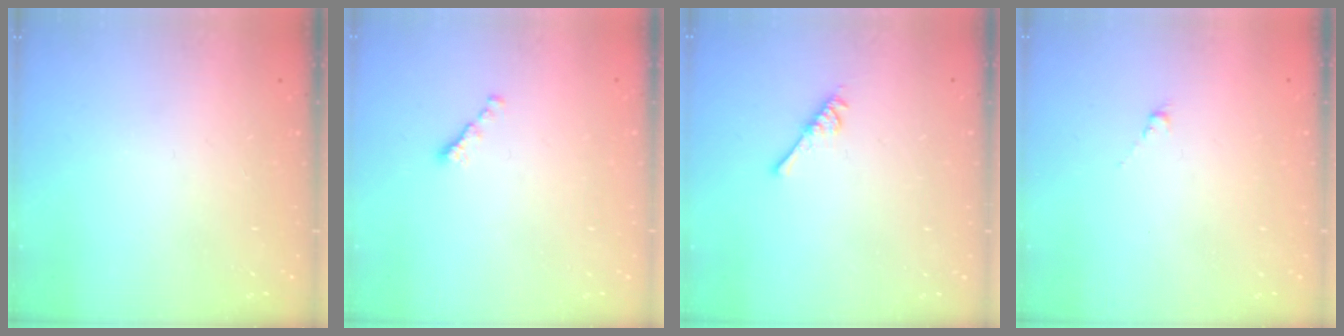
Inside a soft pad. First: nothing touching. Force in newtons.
{"total": 1.5, "press": 1.4, "slide": 0.5}
{"total": 5.0, "press": 4.9, "slide": 0.8}
{"total": 0.5, "press": 0.3, "slide": 0.4}